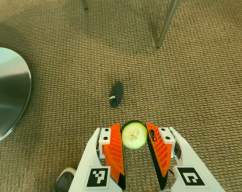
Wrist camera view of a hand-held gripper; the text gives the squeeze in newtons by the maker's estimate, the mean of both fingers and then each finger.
{"total": 8.3, "left": 8.2, "right": 8.4}